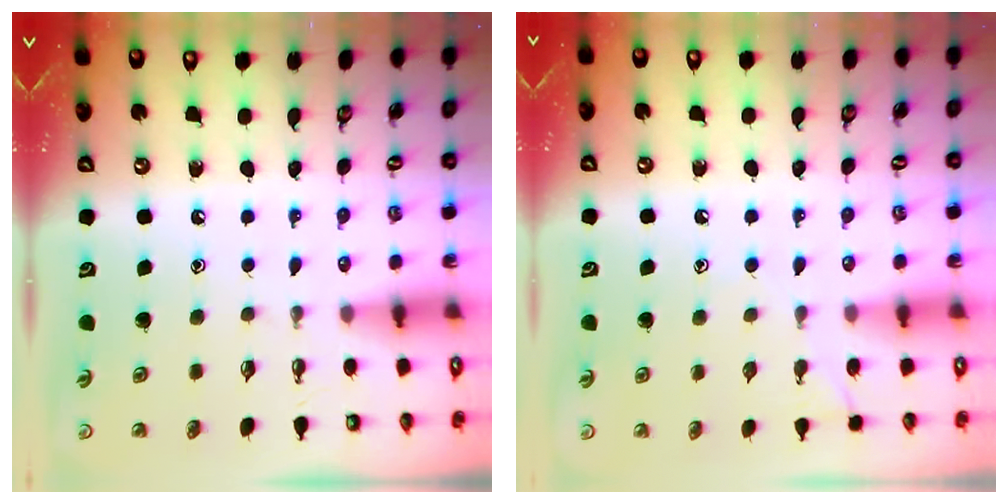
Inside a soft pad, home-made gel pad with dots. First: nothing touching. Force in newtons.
{"total": 5.7, "press": 5.7, "slide": 0.6}